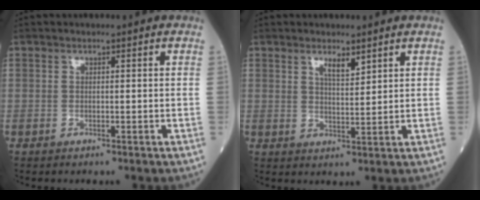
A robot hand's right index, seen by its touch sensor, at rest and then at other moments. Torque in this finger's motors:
{"motor_torque": [0.36, 0.30, 0.21, 0.06]}